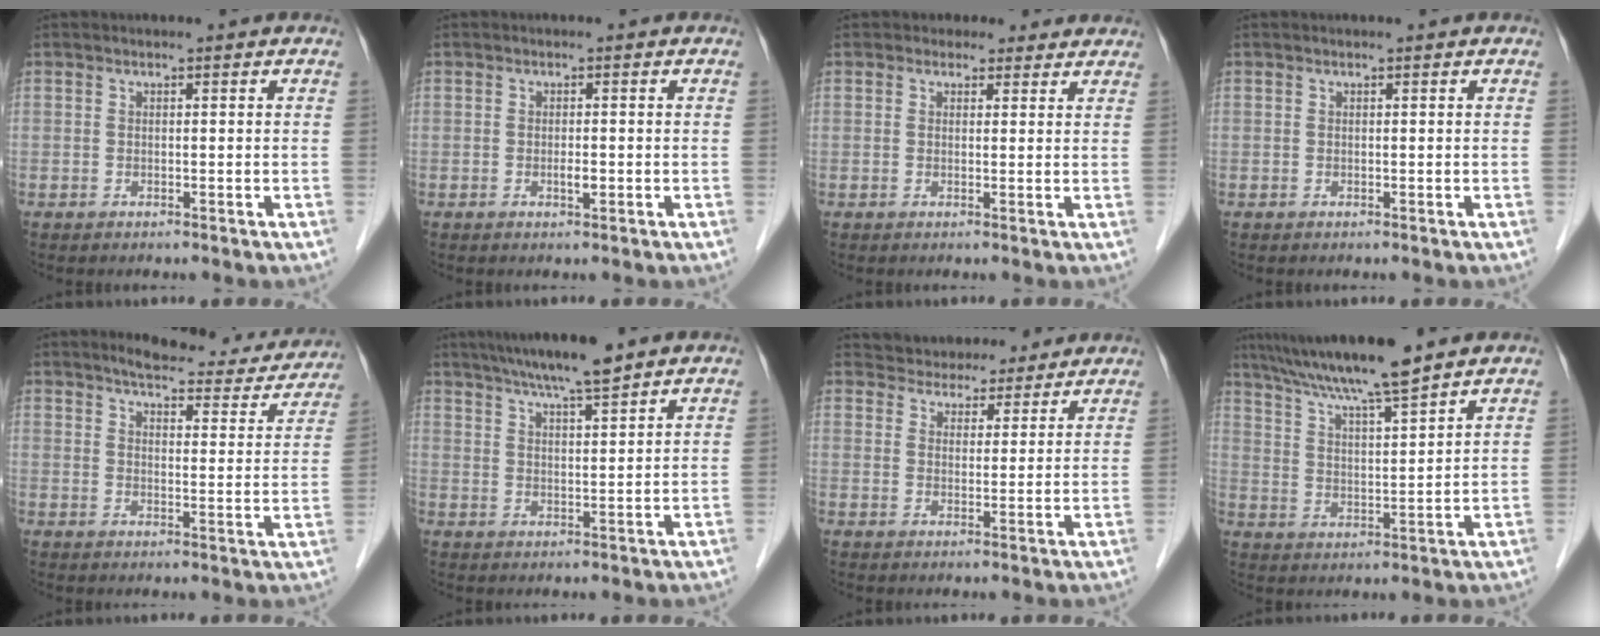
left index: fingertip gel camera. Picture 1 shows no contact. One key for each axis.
{"total": 1.2, "fx": -0.5, "fy": 0.4, "fz": 1.1, "tx": -0.020, "ty": -0.004, "tz": -0.007}
{"total": 3.5, "fx": 2.8, "fy": 2.1, "fz": 0.0, "tx": 0.010, "ty": 0.005, "tz": 0.026}
{"total": 0.0}
{"total": 15.6, "fx": 14.1, "fy": 3.8, "fz": 5.5, "tx": -0.047, "ty": -0.014, "tz": 0.160}
{"total": 8.2, "fx": 6.8, "fy": 0.0, "fz": 4.6, "tx": -0.074, "ty": 0.014, "tz": 0.111}
{"total": 8.9, "fx": 8.2, "fy": 3.1, "fz": 1.1, "tx": -0.004, "ty": 0.017, "tz": 0.108}
{"total": 12.0, "fx": 10.1, "fy": -0.6, "fz": 6.4, "tx": -0.116, "ty": 0.014, "tz": 0.174}